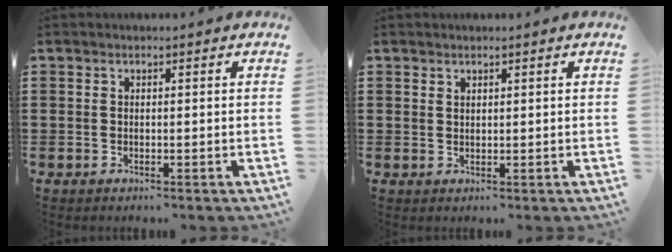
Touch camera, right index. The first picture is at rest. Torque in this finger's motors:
{"motor_torque": [-0.16, 0.73, 0.02, 0.00]}